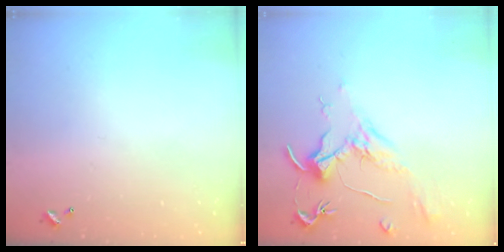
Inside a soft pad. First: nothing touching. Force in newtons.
{"total": 1.9, "press": 1.7, "slide": 0.9}